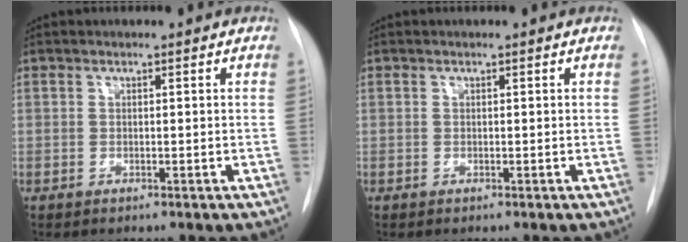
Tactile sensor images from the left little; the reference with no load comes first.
{"total": 0.0}